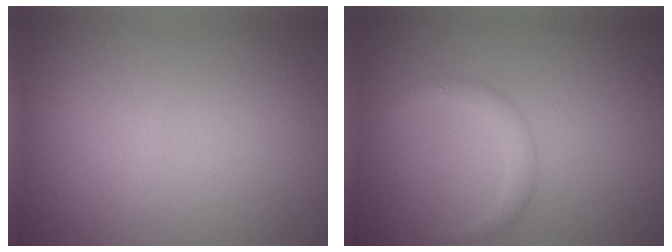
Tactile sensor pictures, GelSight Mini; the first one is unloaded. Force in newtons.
{"total": 1.7, "press": 1.7, "slide": 0.0}